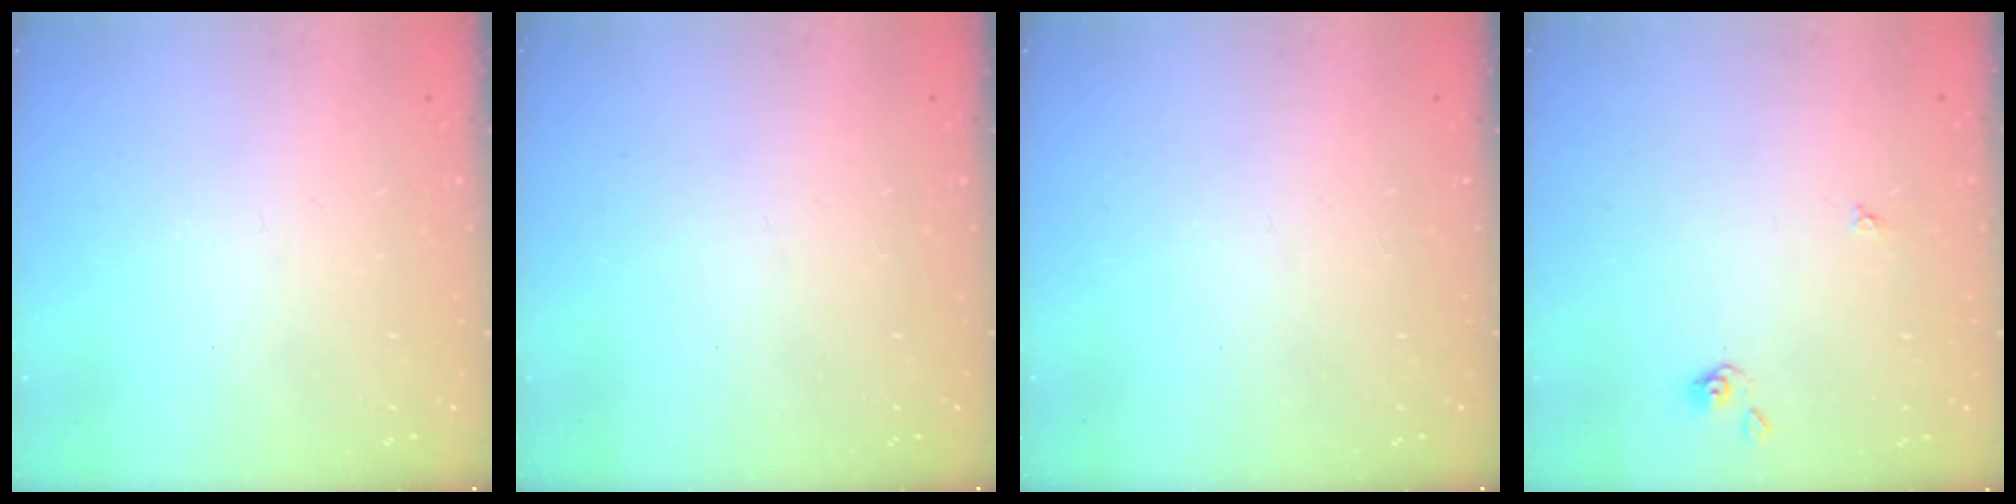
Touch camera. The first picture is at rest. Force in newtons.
{"total": 0.0}
{"total": 0.0}
{"total": 2.9, "press": 2.9, "slide": 0.4}